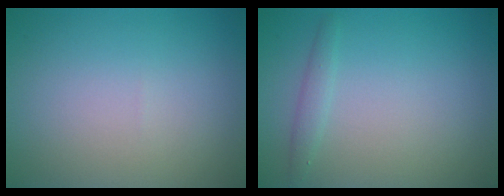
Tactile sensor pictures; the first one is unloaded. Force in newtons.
{"total": 1.1, "press": 1.1, "slide": 0.0}